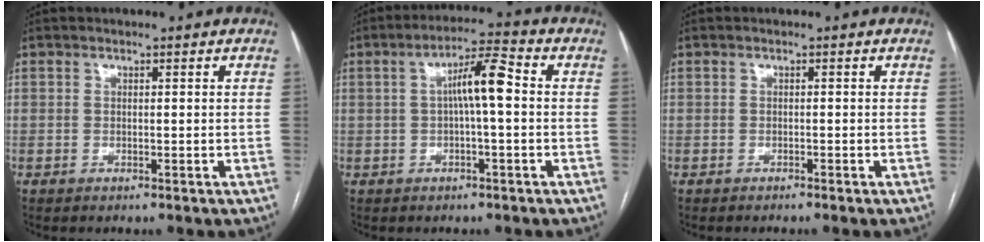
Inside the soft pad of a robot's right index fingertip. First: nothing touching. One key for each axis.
{"total": 6.7, "fx": 0.3, "fy": 0.8, "fz": 6.6, "tx": -0.114, "ty": 0.021, "tz": 0.003}
{"total": 0.7, "fx": -0.6, "fy": -0.2, "fz": 0.4, "tx": -0.007, "ty": 0.002, "tz": -0.011}